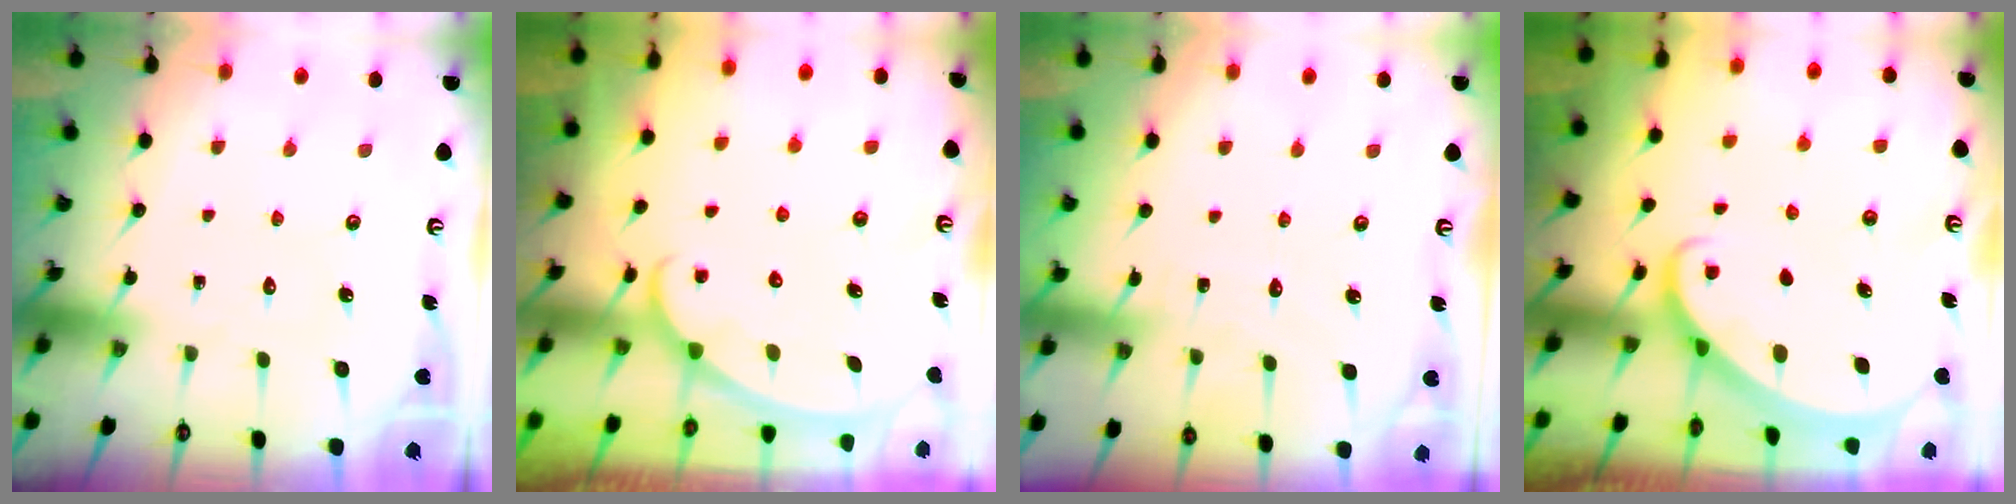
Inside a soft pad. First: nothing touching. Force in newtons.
{"total": 1.7, "press": 1.7, "slide": 0.2}
{"total": 4.3, "press": 4.3, "slide": 0.1}
{"total": 1.8, "press": 1.8, "slide": 0.0}